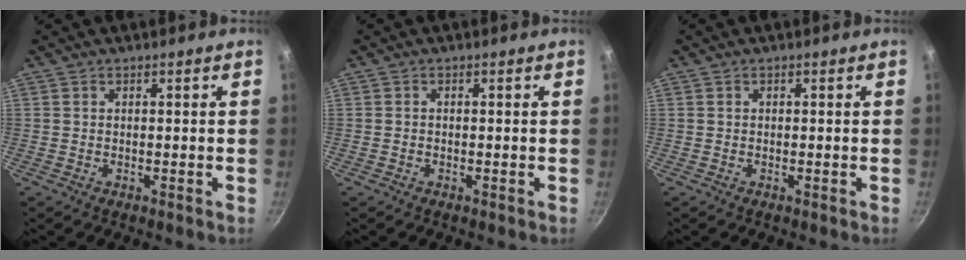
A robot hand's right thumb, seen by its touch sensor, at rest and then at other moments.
{"total": 0.0}
{"total": 0.0}